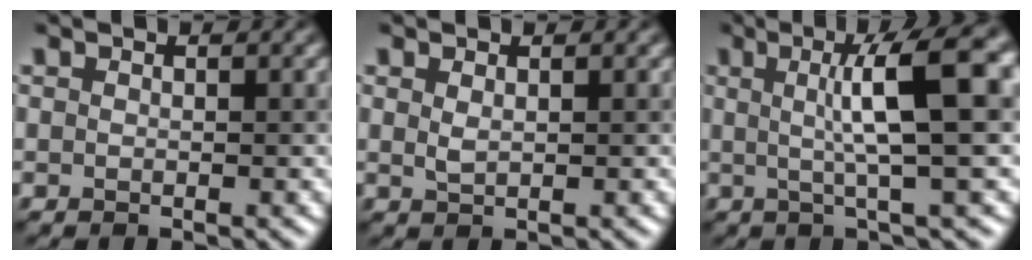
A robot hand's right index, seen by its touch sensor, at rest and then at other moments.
{"total": 0.6, "force": [0.5, 0.2, 0.4], "torque": [-0.007, -0.002, 0.016]}
{"total": 9.0, "force": [1.8, 1.5, 8.7], "torque": [-0.100, 0.015, 0.027]}